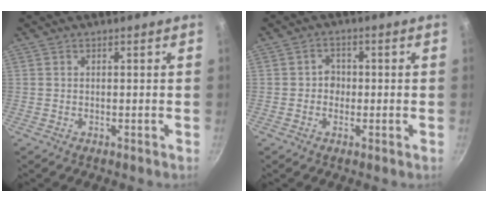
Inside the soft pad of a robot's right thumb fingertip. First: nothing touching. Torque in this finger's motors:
{"motor_torque": [0.20, 0.04, 0.32, -0.07, -0.01]}